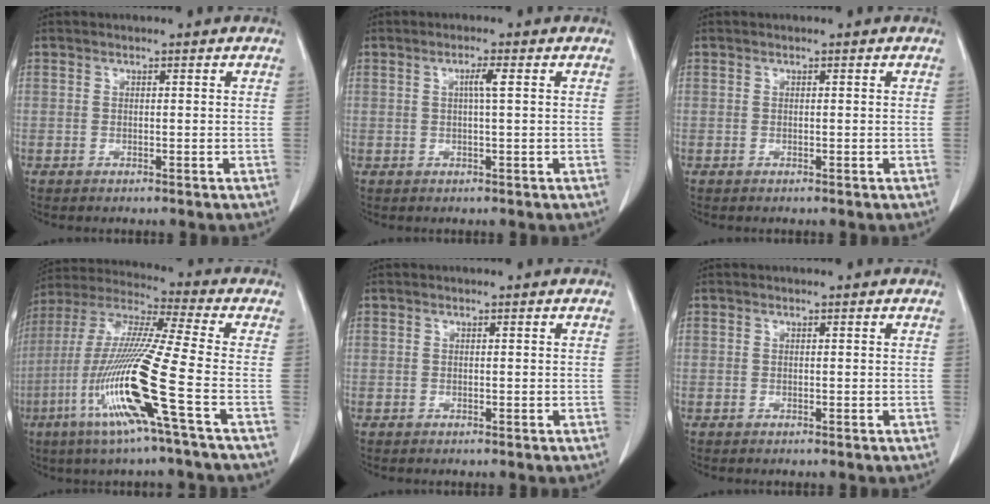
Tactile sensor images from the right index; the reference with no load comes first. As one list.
[{"total": 2.0, "force": [0.4, -0.3, 2.0], "torque": [-0.036, 0.002, 0.007]}, {"total": 0.0}, {"total": 17.7, "force": [-6.4, -1.4, 16.4], "torque": [-0.341, -0.026, -0.131]}, {"total": 0.0}, {"total": 0.0}]